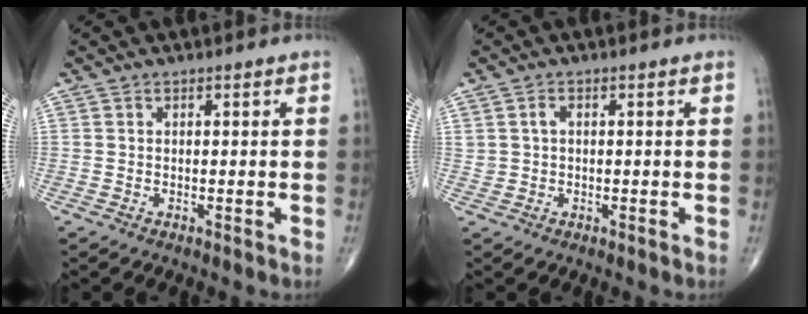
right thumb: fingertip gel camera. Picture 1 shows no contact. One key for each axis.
{"total": 1.9, "fx": 0.5, "fy": 1.4, "fz": 1.3, "tx": -0.022, "ty": 0.002, "tz": 0.012}